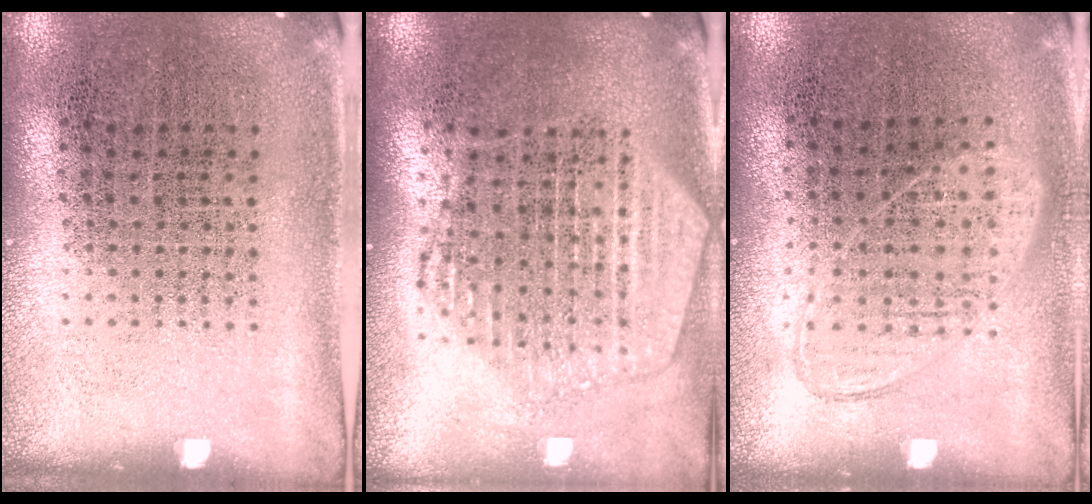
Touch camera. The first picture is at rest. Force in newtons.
{"total": 2.3, "press": 2.0, "slide": 1.1}
{"total": 1.0, "press": 0.8, "slide": 0.5}